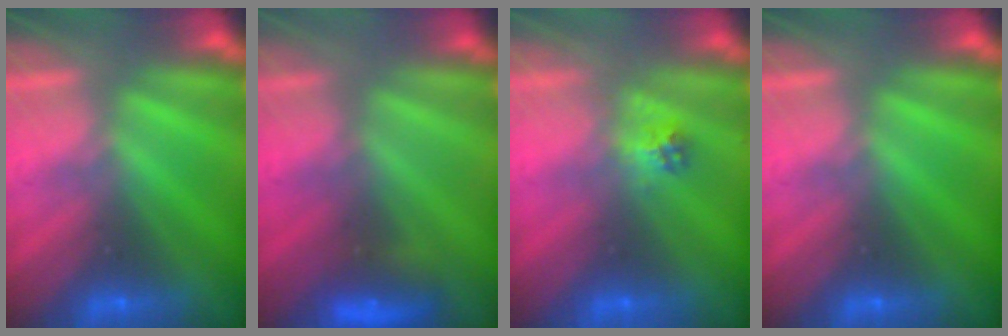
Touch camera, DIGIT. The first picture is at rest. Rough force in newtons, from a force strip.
{"total": 2.9}
{"total": 2.2}
{"total": 0.0}